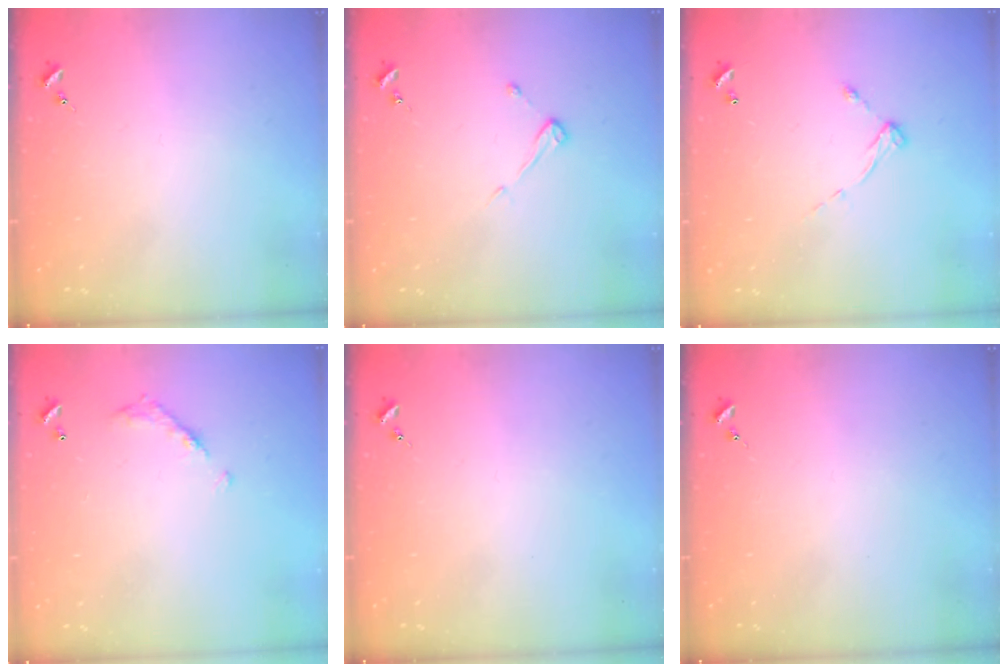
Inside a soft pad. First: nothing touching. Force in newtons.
{"total": 3.8, "press": 3.8, "slide": 0.4}
{"total": 6.9, "press": 6.9, "slide": 0.5}
{"total": 7.9, "press": 7.9, "slide": 0.3}
{"total": 0.0}
{"total": 0.0}